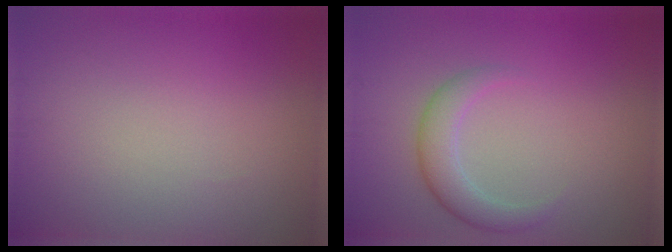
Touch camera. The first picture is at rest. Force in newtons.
{"total": 2.9, "press": 2.9, "slide": 0.2}